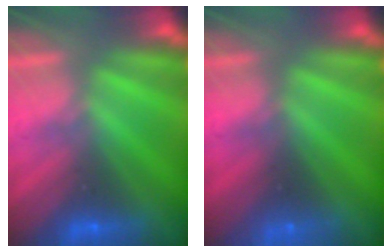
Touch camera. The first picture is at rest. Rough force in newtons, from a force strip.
{"total": 4.5}